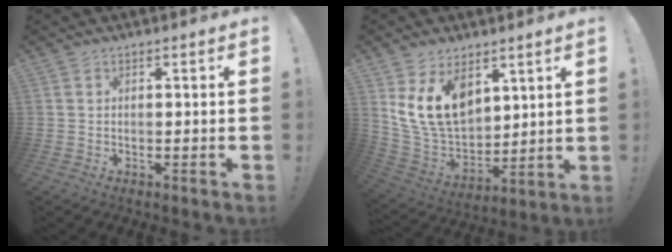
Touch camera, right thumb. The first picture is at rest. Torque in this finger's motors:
{"motor_torque": [0.83, 2.36, 0.24, 0.24, 0.24]}